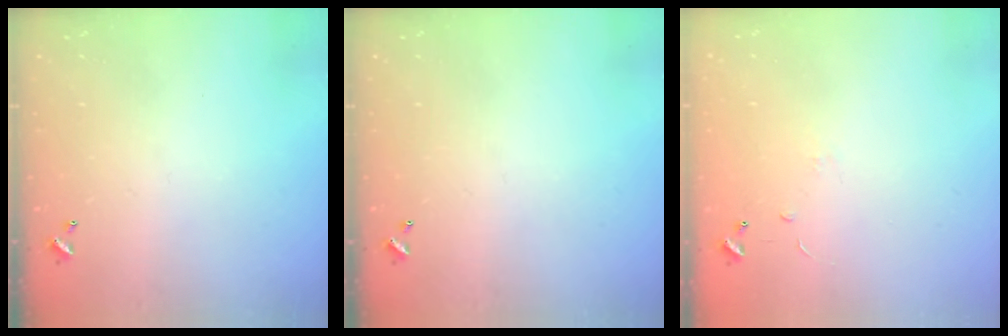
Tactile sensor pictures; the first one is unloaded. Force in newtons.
{"total": 0.0}
{"total": 6.5, "press": 6.5, "slide": 0.6}